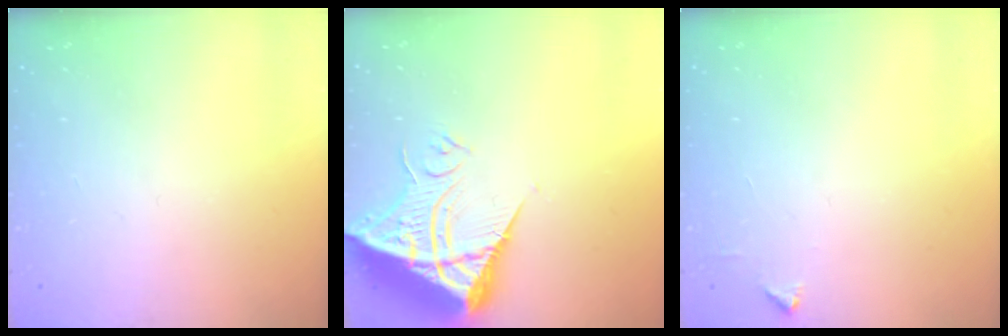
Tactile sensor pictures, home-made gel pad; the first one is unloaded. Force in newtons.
{"total": 13.2, "press": 13.1, "slide": 1.2}
{"total": 2.1, "press": 2.1, "slide": 0.3}